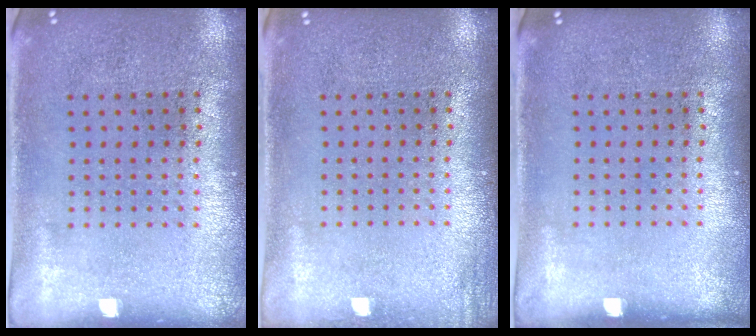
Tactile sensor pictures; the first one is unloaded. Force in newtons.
{"total": 0.9, "press": 0.9, "slide": 0.1}
{"total": 0.0}